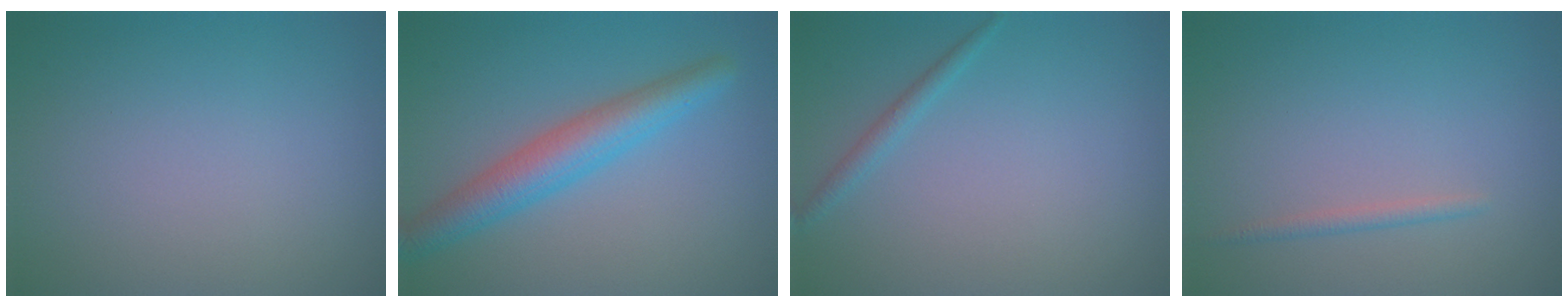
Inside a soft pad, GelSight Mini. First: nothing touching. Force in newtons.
{"total": 4.5, "press": 4.5, "slide": 0.0}
{"total": 1.1, "press": 1.1, "slide": 0.1}
{"total": 1.0, "press": 1.0, "slide": 0.0}